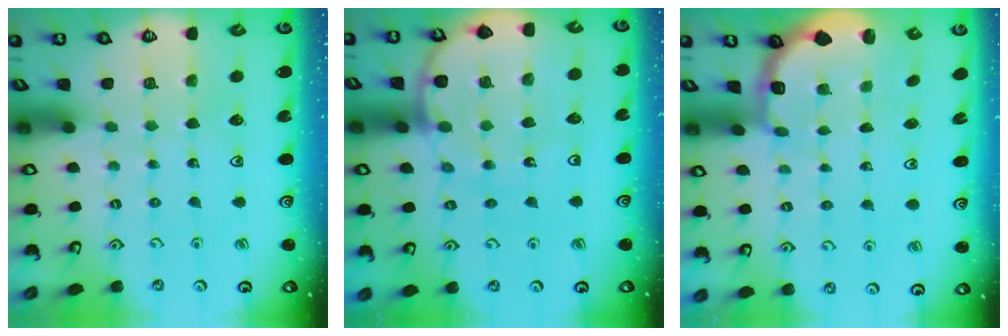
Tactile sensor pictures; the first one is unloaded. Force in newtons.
{"total": 10.7, "press": 10.6, "slide": 1.4}
{"total": 2.3, "press": 2.2, "slide": 0.6}